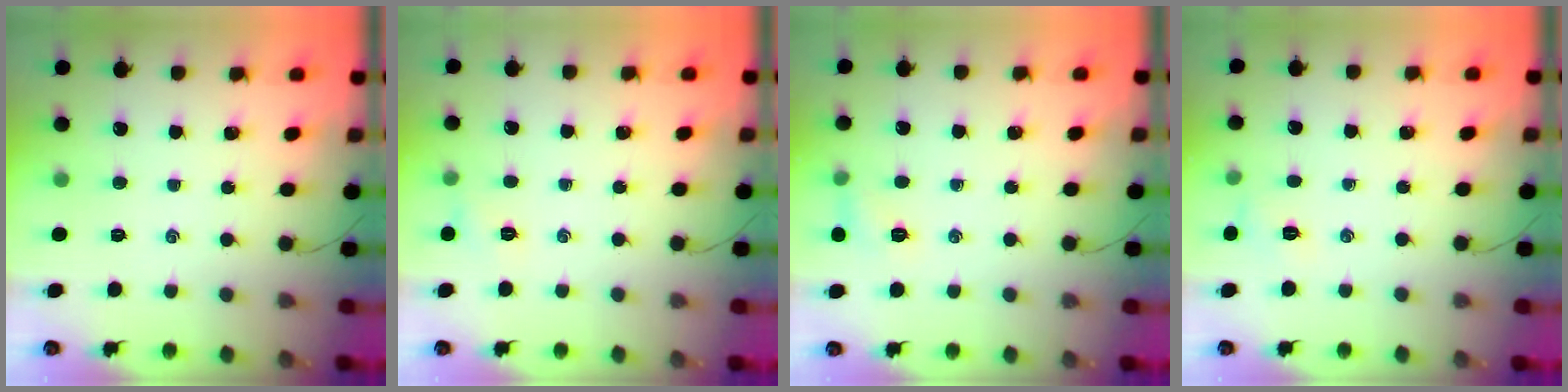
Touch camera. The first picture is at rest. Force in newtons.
{"total": 5.7, "press": 5.5, "slide": 1.4}
{"total": 6.3, "press": 6.0, "slide": 1.8}
{"total": 5.6, "press": 5.3, "slide": 1.7}